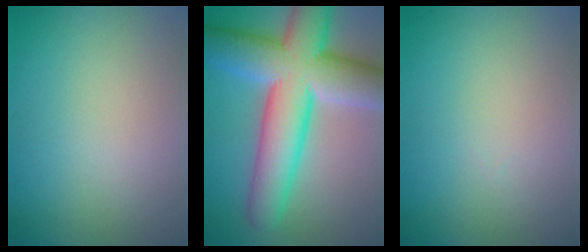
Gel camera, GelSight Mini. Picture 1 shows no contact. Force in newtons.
{"total": 12.1, "press": 12.1, "slide": 0.4}
{"total": 0.0}